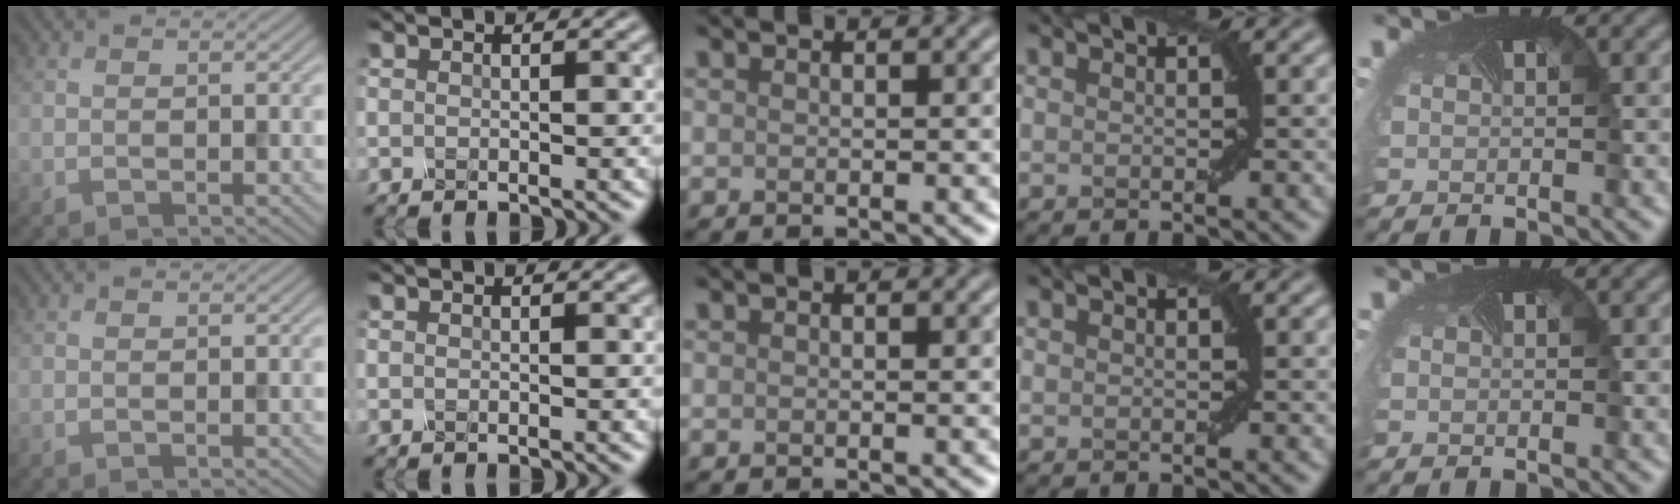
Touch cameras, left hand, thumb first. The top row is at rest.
{}